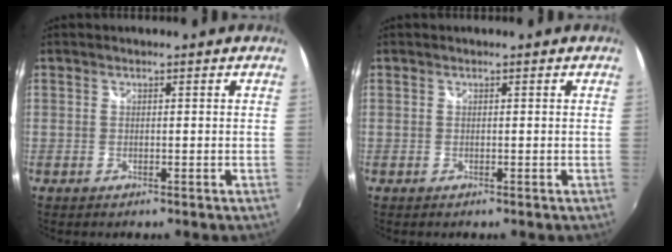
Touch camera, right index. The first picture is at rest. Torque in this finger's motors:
{"motor_torque": [0.00, 0.00, -0.02, 0.01]}